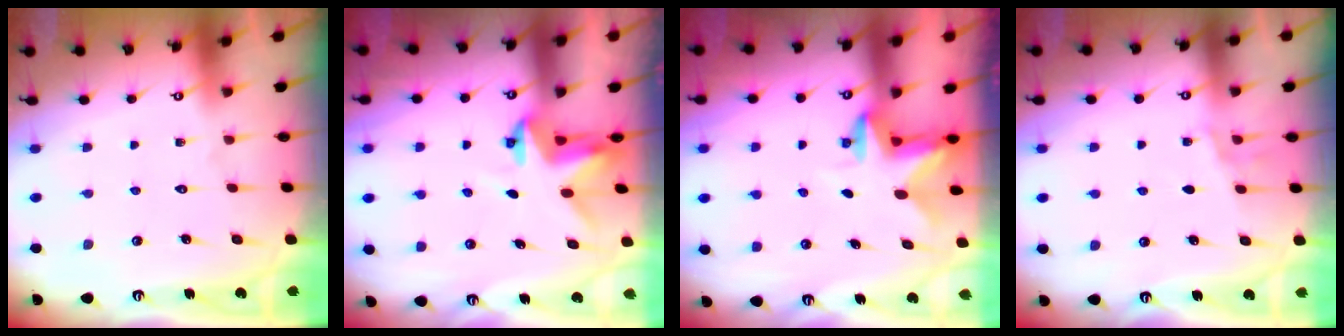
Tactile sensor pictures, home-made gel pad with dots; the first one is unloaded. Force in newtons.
{"total": 3.2, "press": 3.2, "slide": 0.1}
{"total": 2.7, "press": 2.7, "slide": 0.5}
{"total": 4.7, "press": 4.0, "slide": 2.4}